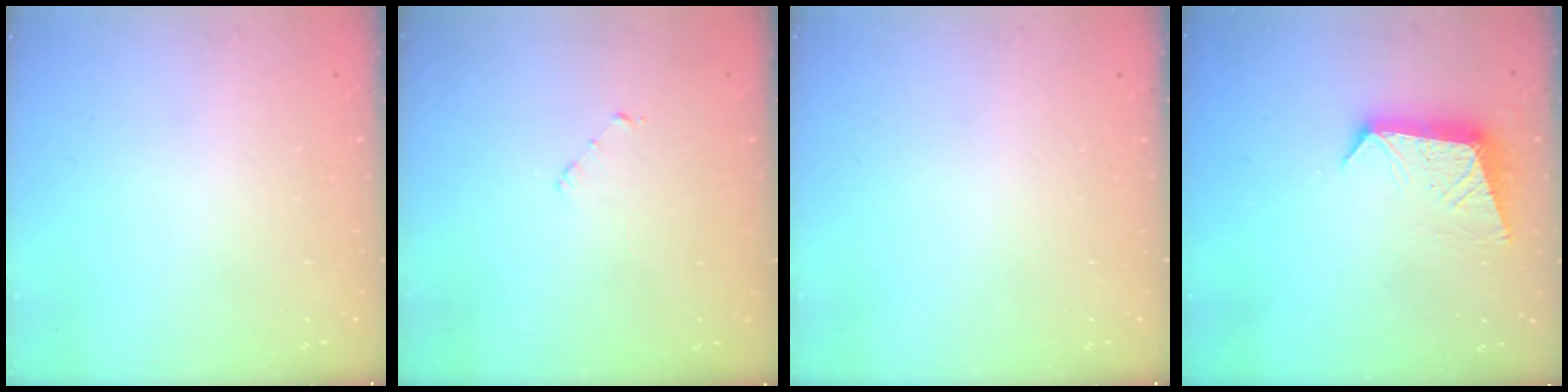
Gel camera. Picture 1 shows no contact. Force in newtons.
{"total": 2.9, "press": 2.9, "slide": 0.2}
{"total": 0.0}
{"total": 10.1, "press": 10.1, "slide": 0.6}